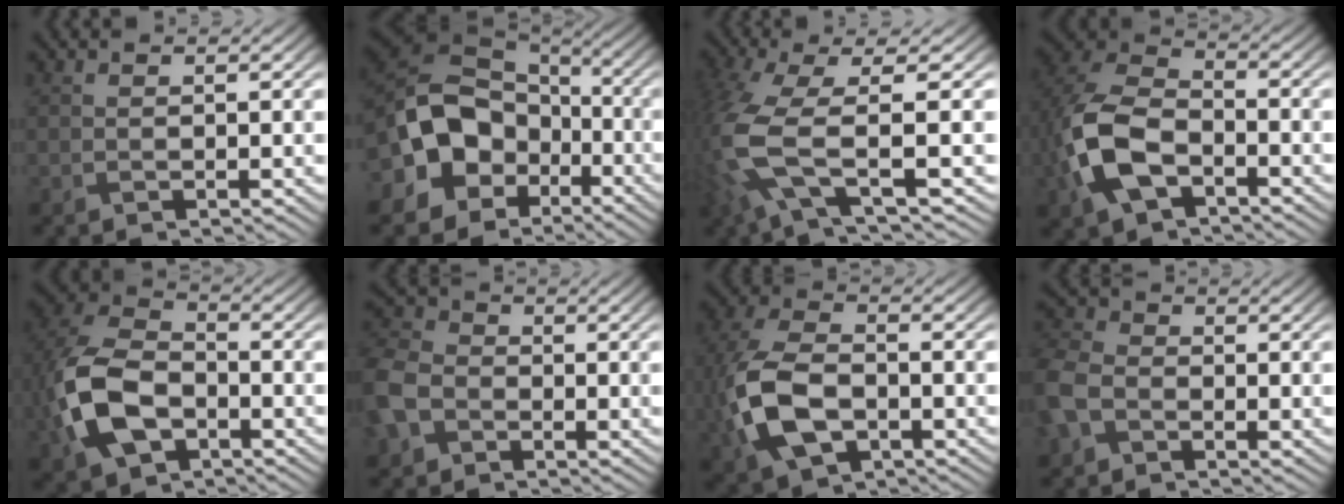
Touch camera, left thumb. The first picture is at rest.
{"total": 16.2, "force": [-4.3, 12.6, 9.3], "torque": [-0.215, -0.028, -0.071]}
{"total": 9.1, "force": [-1.4, 3.2, 8.5], "torque": [-0.205, -0.015, -0.040]}
{"total": 11.8, "force": [-3.7, 7.7, 8.2], "torque": [-0.219, -0.017, -0.078]}
{"total": 13.0, "force": [-3.8, 8.7, 8.8], "torque": [-0.239, -0.017, -0.080]}
{"total": 8.0, "force": [-3.4, 6.1, 3.9], "torque": [-0.130, -0.016, -0.082]}
{"total": 11.6, "force": [-3.2, 7.3, 8.5], "torque": [-0.237, -0.022, -0.064]}
{"total": 6.5, "force": [-2.7, 4.8, 3.5], "torque": [-0.108, -0.008, -0.069]}